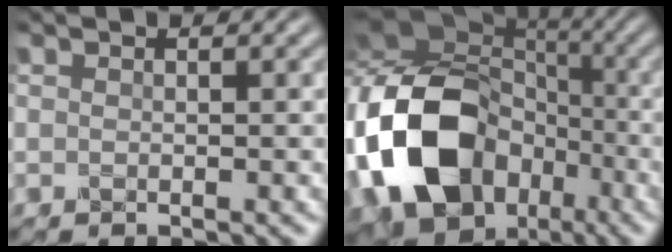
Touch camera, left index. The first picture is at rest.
{"total": 21.3, "force": [-6.9, 17.3, 10.3], "torque": [-0.210, -0.042, -0.143]}